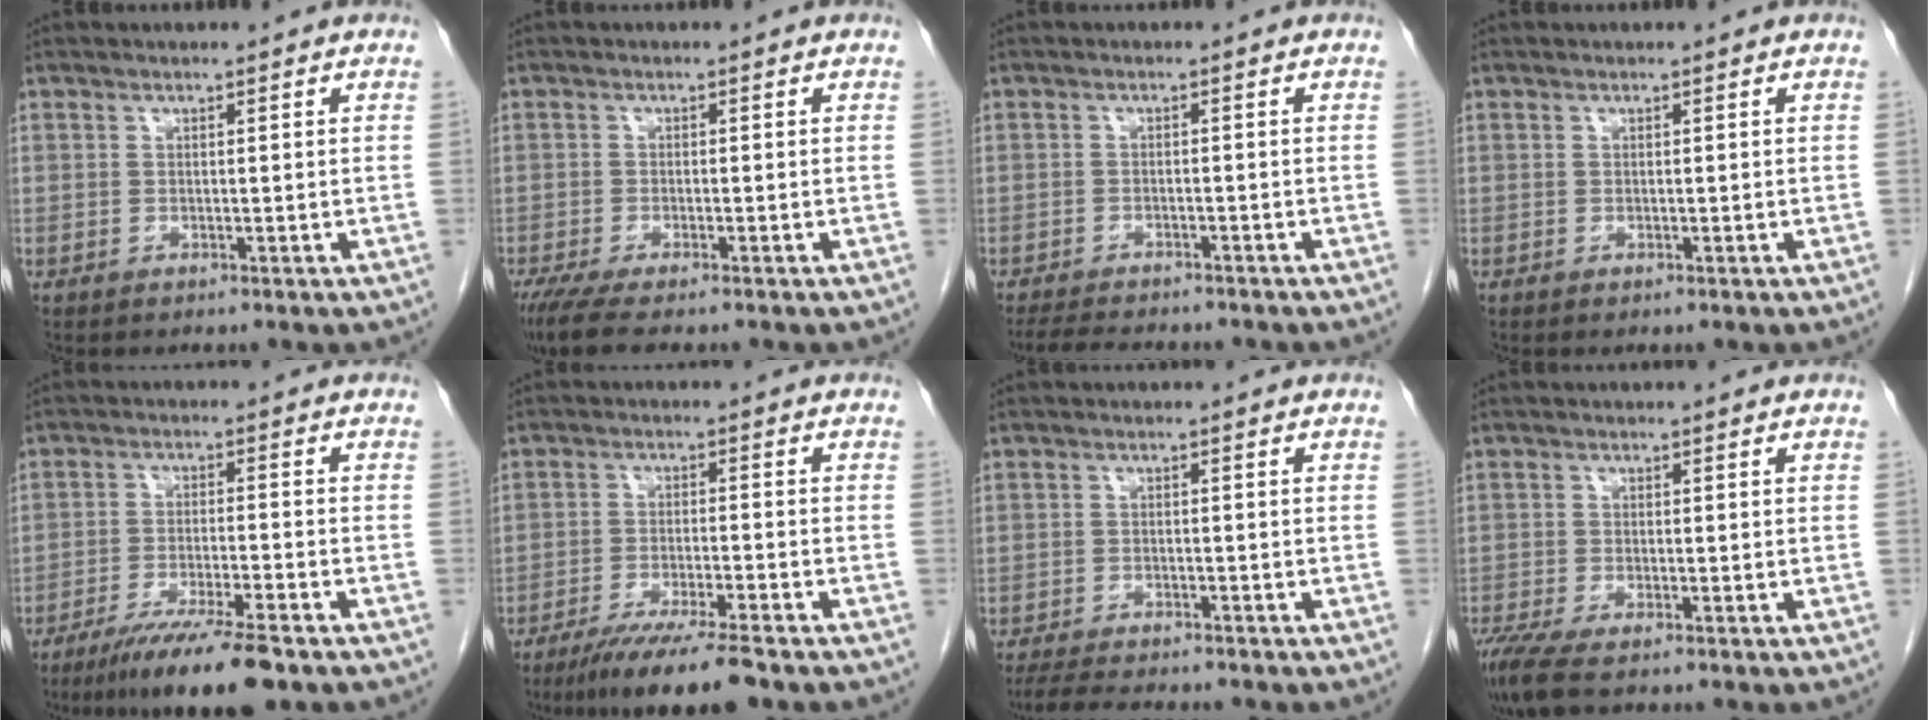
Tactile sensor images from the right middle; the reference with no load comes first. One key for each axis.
{"total": 6.4, "fx": -5.0, "fy": 1.0, "fz": 3.9, "tx": -0.065, "ty": -0.016, "tz": -0.084}
{"total": 9.0, "fx": -7.9, "fy": 2.0, "fz": 3.7, "tx": -0.057, "ty": -0.007, "tz": -0.114}
{"total": 0.0}
{"total": 10.8, "fx": -7.8, "fy": 0.3, "fz": 7.4, "tx": -0.123, "ty": -0.030, "tz": -0.127}
{"total": 10.1, "fx": -7.6, "fy": 0.1, "fz": 6.6, "tx": -0.107, "ty": -0.028, "tz": -0.125}
{"total": 7.9, "fx": -6.9, "fy": 1.2, "fz": 3.5, "tx": -0.055, "ty": -0.015, "tz": -0.108}
{"total": 5.4, "fx": -3.9, "fy": 1.0, "fz": 3.6, "tx": -0.069, "ty": -0.015, "tz": -0.071}